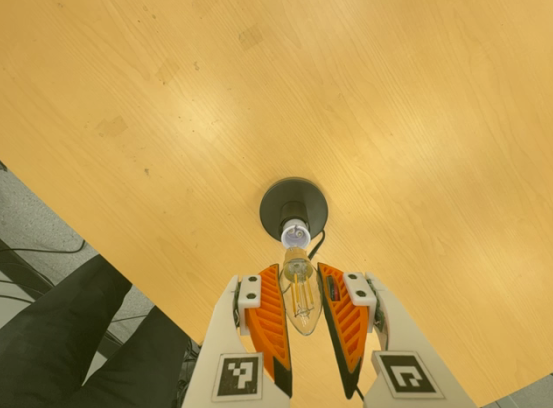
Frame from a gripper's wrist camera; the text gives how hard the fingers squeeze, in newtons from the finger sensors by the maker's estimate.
{"total": 10.8, "left": 10.2, "right": 11.5}